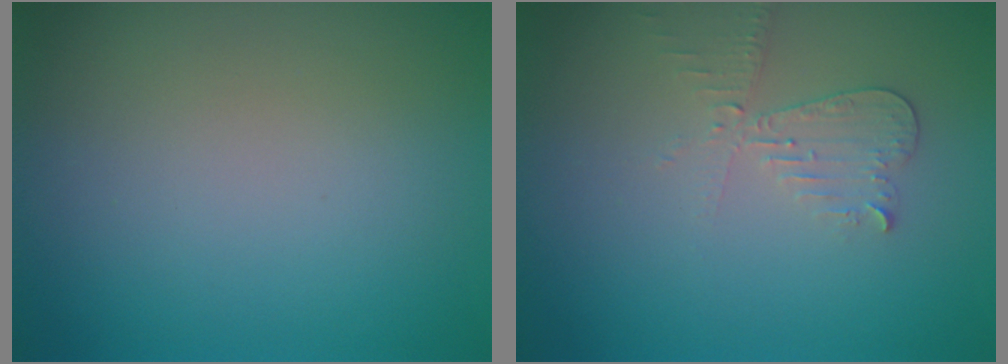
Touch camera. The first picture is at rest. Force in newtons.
{"total": 2.2, "press": 2.2, "slide": 0.2}